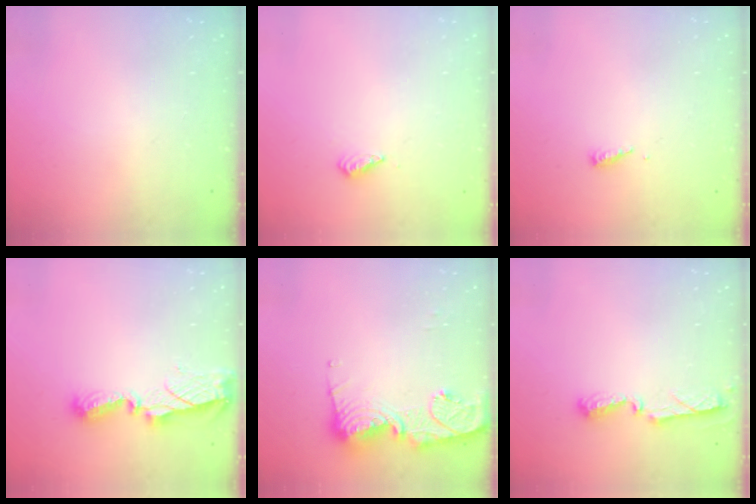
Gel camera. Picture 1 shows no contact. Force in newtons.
{"total": 4.2, "press": 4.1, "slide": 1.0}
{"total": 4.7, "press": 4.6, "slide": 0.4}
{"total": 8.5, "press": 8.5, "slide": 0.3}
{"total": 14.0, "press": 13.9, "slide": 1.5}
{"total": 5.6, "press": 5.5, "slide": 0.6}